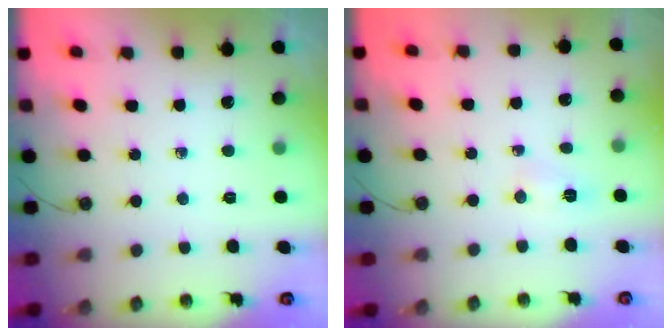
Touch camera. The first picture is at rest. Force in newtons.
{"total": 6.8, "press": 2.6, "slide": 6.3}